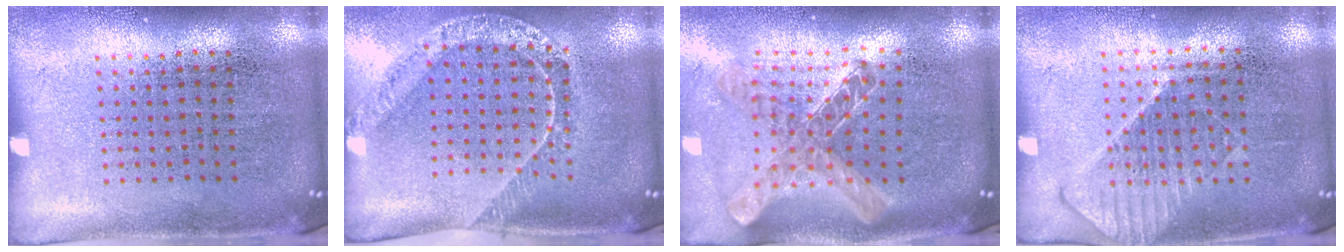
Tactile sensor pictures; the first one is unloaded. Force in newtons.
{"total": 1.4, "press": 1.4, "slide": 0.2}
{"total": 1.2, "press": 1.1, "slide": 0.5}
{"total": 1.1, "press": 1.0, "slide": 0.5}